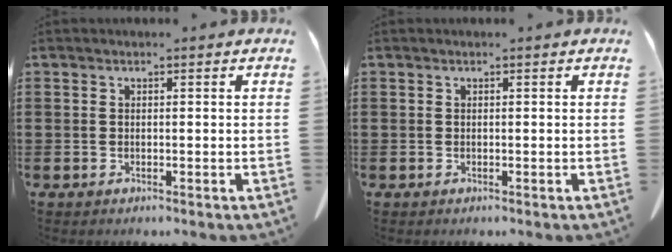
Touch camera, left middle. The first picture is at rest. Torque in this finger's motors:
{"motor_torque": [-0.01, 0.02, 0.00, 0.00]}